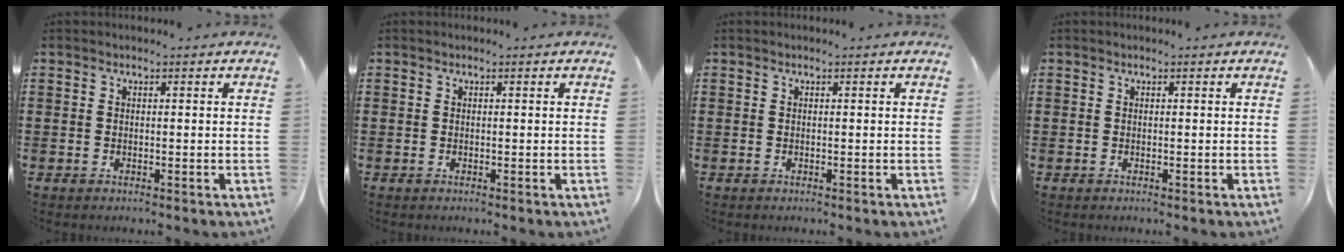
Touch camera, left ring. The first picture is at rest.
{"total": 0.0}
{"total": 0.0}
{"total": 0.0}